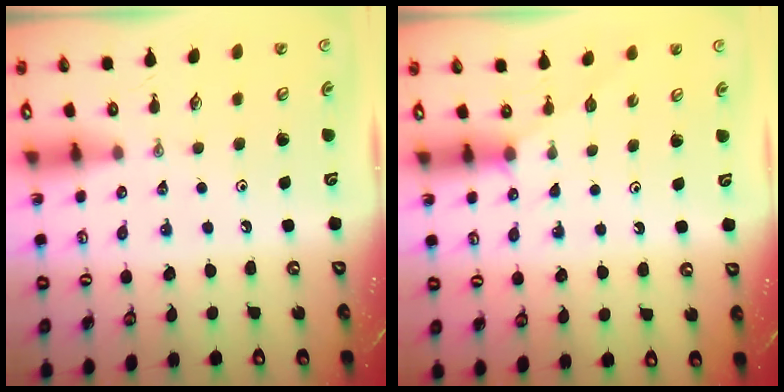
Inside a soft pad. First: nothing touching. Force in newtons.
{"total": 2.5, "press": 2.5, "slide": 0.3}